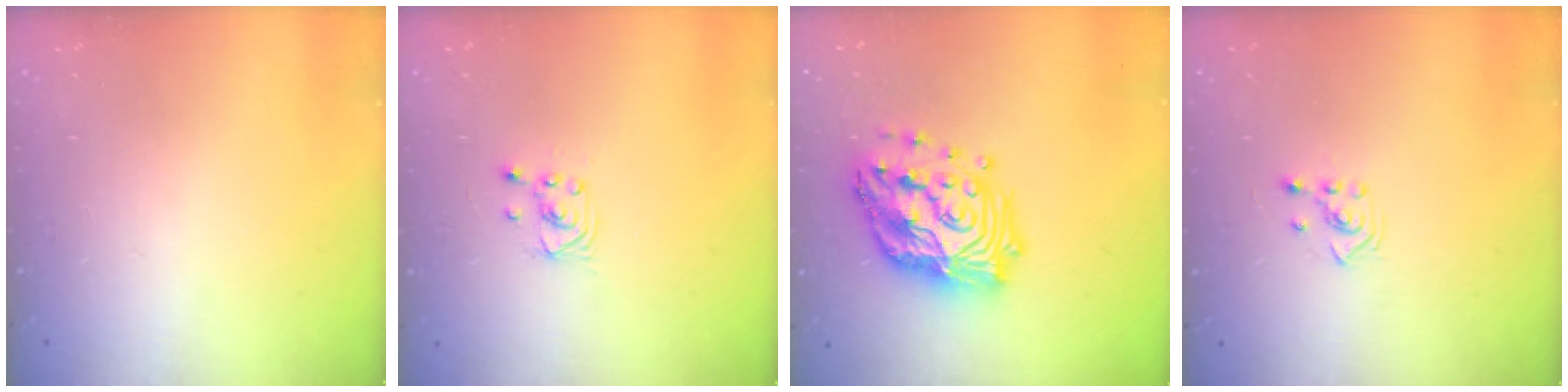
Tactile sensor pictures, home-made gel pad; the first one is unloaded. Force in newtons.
{"total": 1.6, "press": 1.6, "slide": 0.0}
{"total": 20.6, "press": 20.4, "slide": 2.2}
{"total": 2.3, "press": 2.2, "slide": 0.8}